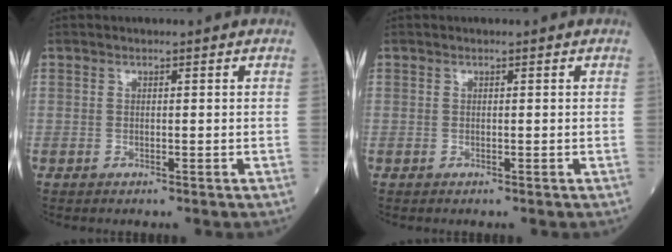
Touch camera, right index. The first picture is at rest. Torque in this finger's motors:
{"motor_torque": [0.12, 0.03, 0.05, 0.02]}